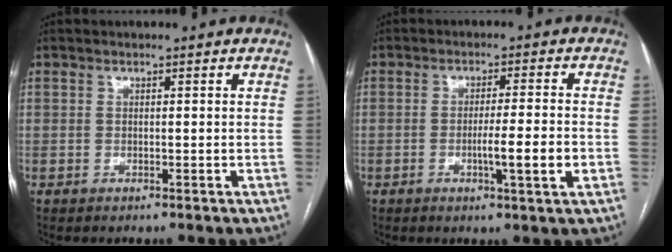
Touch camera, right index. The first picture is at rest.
{"total": 6.3, "force": [-1.8, -0.2, 6.1], "torque": [-0.095, -0.007, -0.027]}